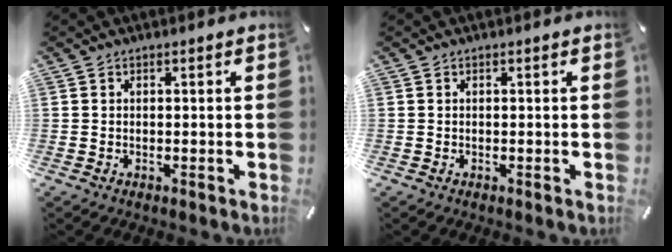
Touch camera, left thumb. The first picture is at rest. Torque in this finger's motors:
{"motor_torque": [0.00, 0.00, -0.01, 0.01, 0.00]}